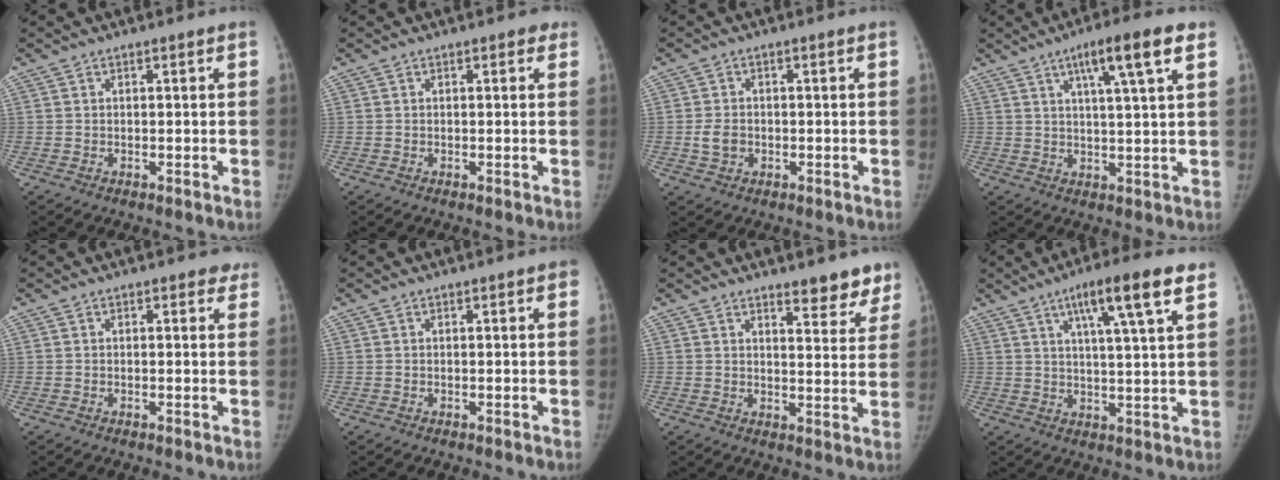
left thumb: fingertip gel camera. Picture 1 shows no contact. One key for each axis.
{"total": 0.9, "fx": 0.4, "fy": 0.6, "fz": 0.5, "tx": 0.007, "ty": 0.001, "tz": -0.001}
{"total": 3.4, "fx": -0.7, "fy": 2.7, "fz": 2.0, "tx": -0.034, "ty": 0.004, "tz": -0.011}
{"total": 9.4, "fx": 4.8, "fy": 0.8, "fz": 8.1, "tx": -0.132, "ty": -0.007, "tz": 0.073}
{"total": 1.8, "fx": 1.3, "fy": 1.1, "fz": 0.5, "tx": 0.020, "ty": -0.004, "tz": 0.003}
{"total": 1.1, "fx": 0.5, "fy": 0.3, "fz": 0.9, "tx": -0.012, "ty": 0.002, "tz": 0.003}
{"total": 7.0, "fx": 5.8, "fy": 2.5, "fz": 3.1, "tx": -0.003, "ty": -0.039, "tz": 0.067}
{"total": 11.4, "fx": 6.1, "fy": 1.1, "fz": 9.6, "tx": -0.154, "ty": -0.016, "tz": 0.093}